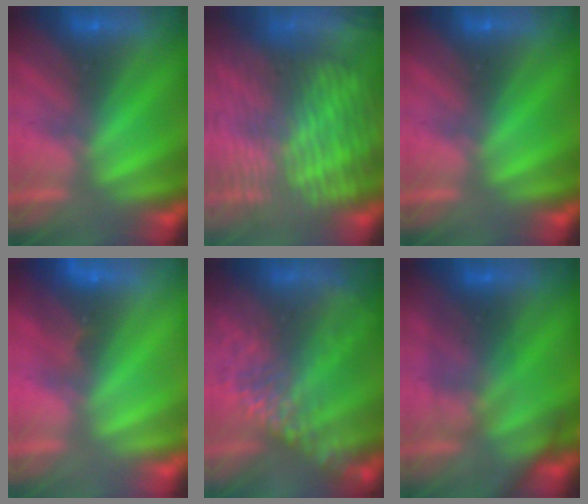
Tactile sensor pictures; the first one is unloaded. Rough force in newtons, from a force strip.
{"total": 7.1}
{"total": 0.0}
{"total": 2.6}
{"total": 8.3}
{"total": 2.9}